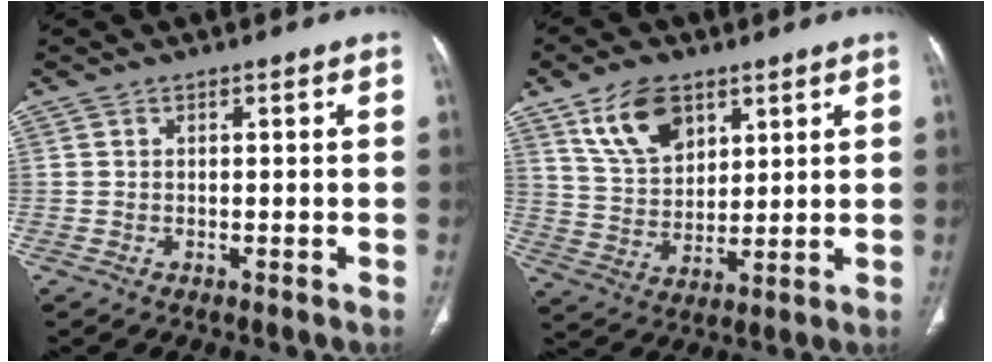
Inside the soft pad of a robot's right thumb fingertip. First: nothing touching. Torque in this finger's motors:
{"motor_torque": [-0.08, 0.09, 0.21, 0.21, 0.25]}